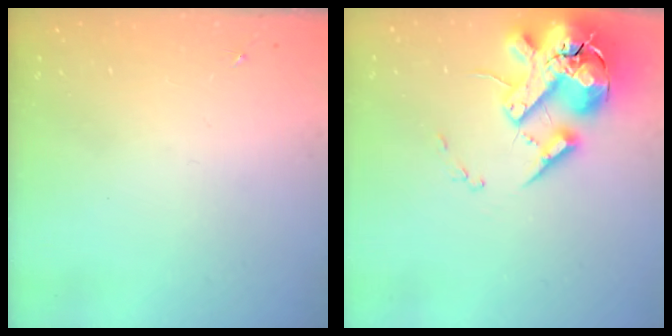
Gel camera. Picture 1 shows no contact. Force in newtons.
{"total": 20.7, "press": 20.4, "slide": 3.5}